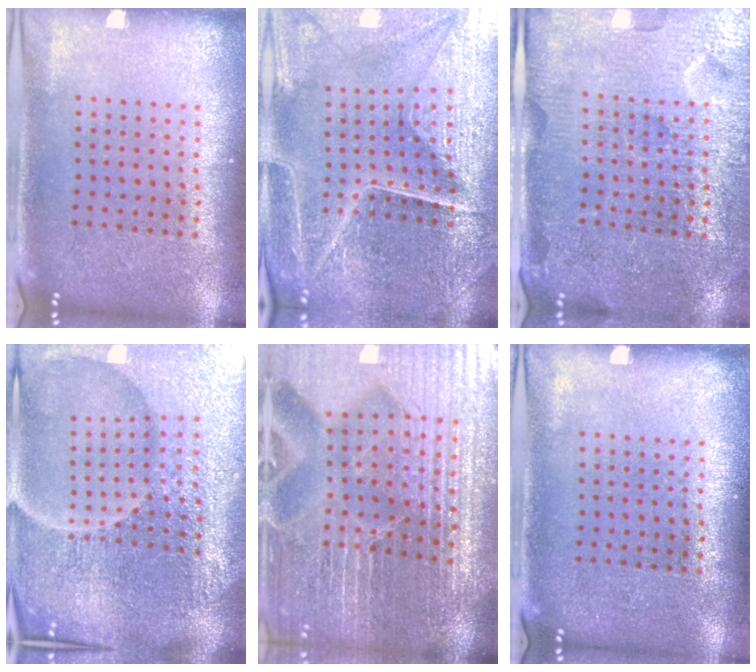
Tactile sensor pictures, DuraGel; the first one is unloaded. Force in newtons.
{"total": 4.5, "press": 4.3, "slide": 1.1}
{"total": 4.1, "press": 4.0, "slide": 1.1}
{"total": 6.7, "press": 6.0, "slide": 3.0}
{"total": 5.7, "press": 5.3, "slide": 2.2}
{"total": 0.0}